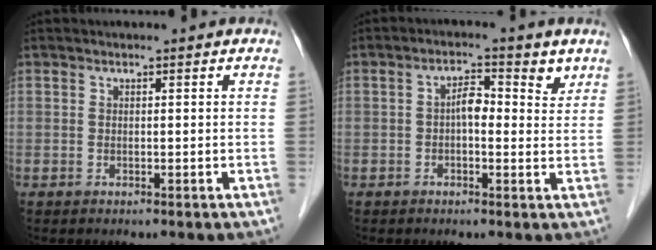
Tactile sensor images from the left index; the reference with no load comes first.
{"total": 4.5, "force": [1.3, 2.2, 3.7], "torque": [-0.056, 0.018, 0.014]}